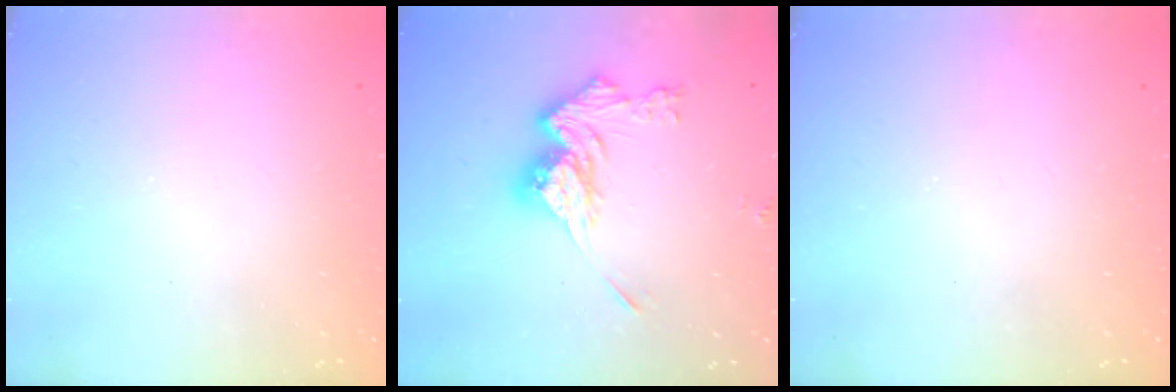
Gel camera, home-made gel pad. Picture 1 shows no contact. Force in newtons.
{"total": 14.5, "press": 14.5, "slide": 0.8}
{"total": 0.0}